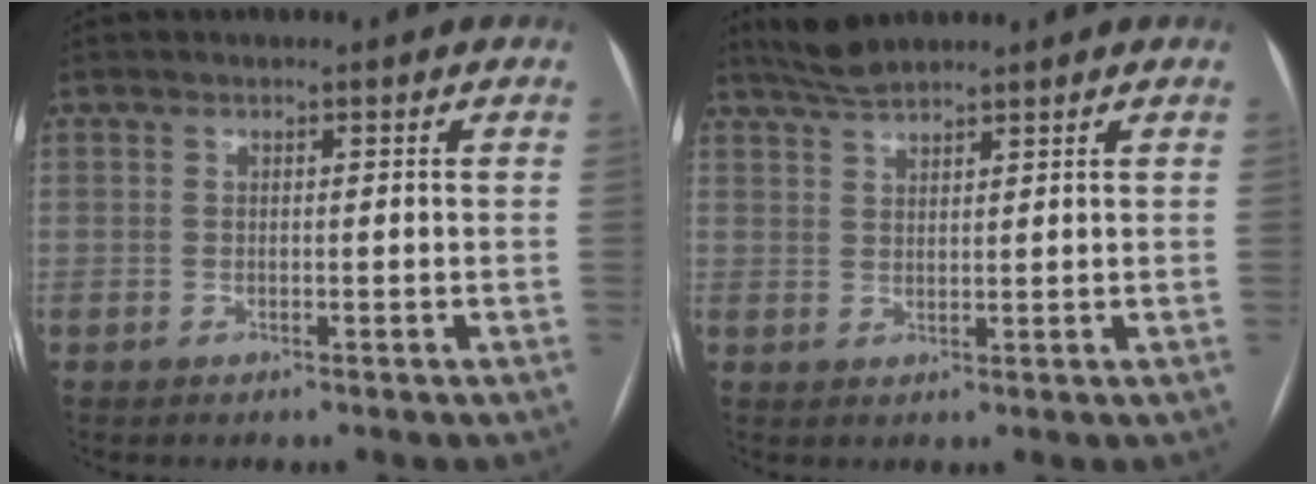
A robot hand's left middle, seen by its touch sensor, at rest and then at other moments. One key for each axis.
{"total": 3.9, "fx": 3.6, "fy": 0.3, "fz": 1.3, "tx": -0.033, "ty": 0.013, "tz": 0.075}